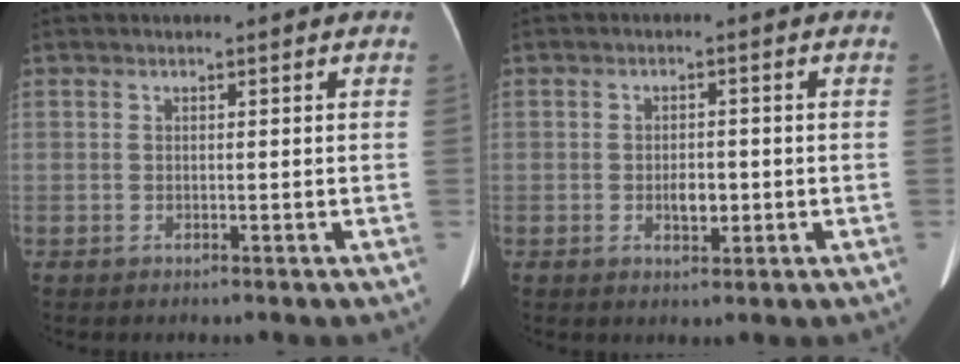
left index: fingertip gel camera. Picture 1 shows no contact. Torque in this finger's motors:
{"motor_torque": [0.00, 0.00, 0.04, 0.03]}